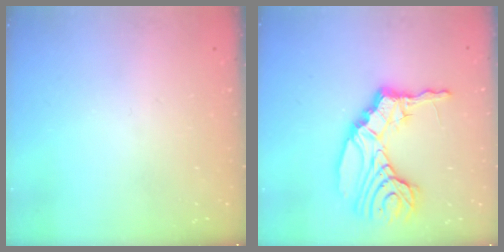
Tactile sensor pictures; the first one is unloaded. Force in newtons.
{"total": 16.2, "press": 16.1, "slide": 2.1}